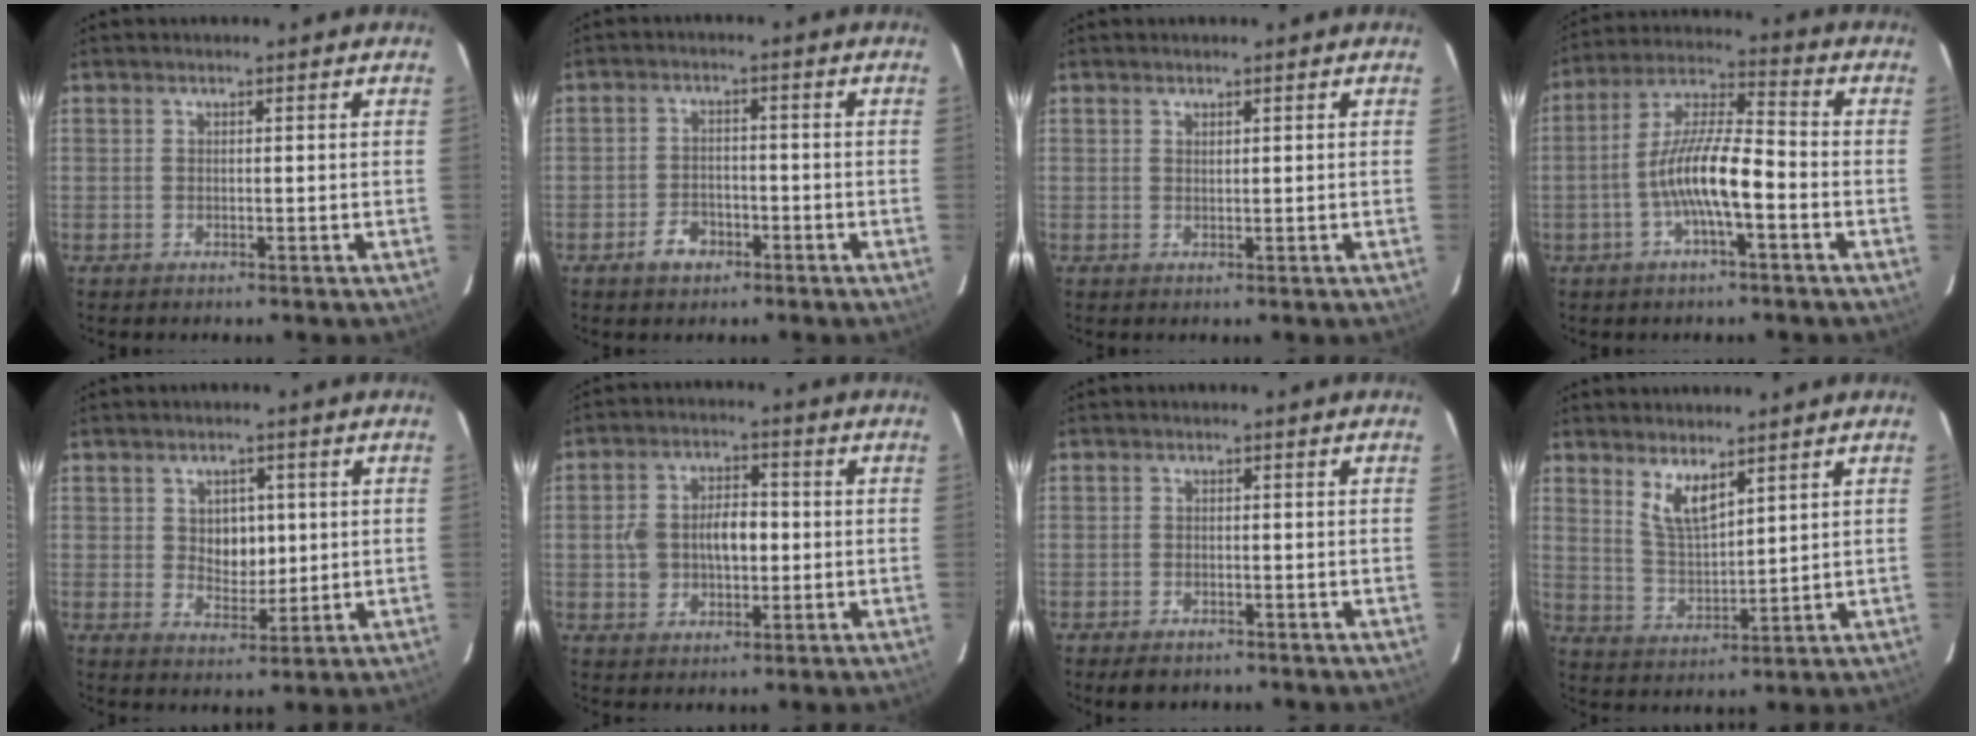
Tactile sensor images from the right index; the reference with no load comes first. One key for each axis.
{"total": 4.7, "fx": -2.9, "fy": 3.0, "fz": 2.0, "tx": -0.048, "ty": 0.007, "tz": -0.045}
{"total": 0.5, "fx": 0.5, "fy": 0.2, "fz": 0.1, "tx": -0.002, "ty": 0.001, "tz": 0.010}
{"total": 10.9, "fx": -3.8, "fy": 2.1, "fz": 10.0, "tx": -0.202, "ty": 0.009, "tz": -0.073}
{"total": 5.7, "fx": 0.9, "fy": 4.4, "fz": 3.5, "tx": -0.053, "ty": 0.004, "tz": 0.021}
{"total": 8.4, "fx": -0.6, "fy": 5.7, "fz": 6.1, "tx": -0.117, "ty": 0.017, "tz": -0.004}
{"total": 3.2, "fx": -2.3, "fy": 1.8, "fz": 1.4, "tx": -0.032, "ty": -0.003, "tz": -0.032}
{"total": 6.3, "fx": 4.2, "fy": 1.9, "fz": 4.3, "tx": -0.079, "ty": -0.008, "tz": 0.088}